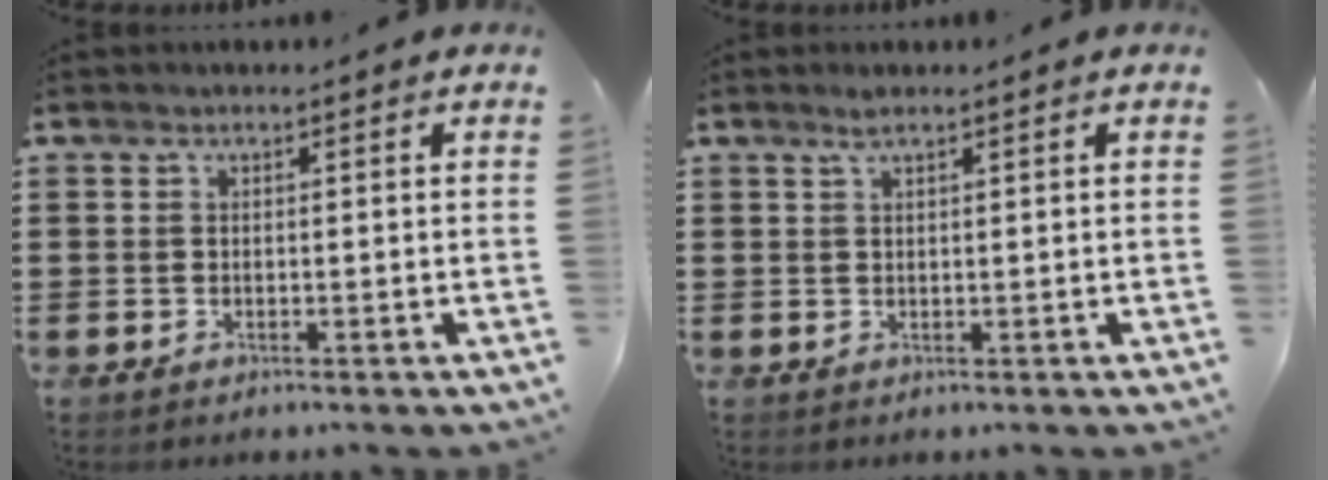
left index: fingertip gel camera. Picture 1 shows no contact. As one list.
[{"total": 1.6, "force": [1.2, 0.2, 1.1], "torque": [-0.024, 0.002, 0.021]}]